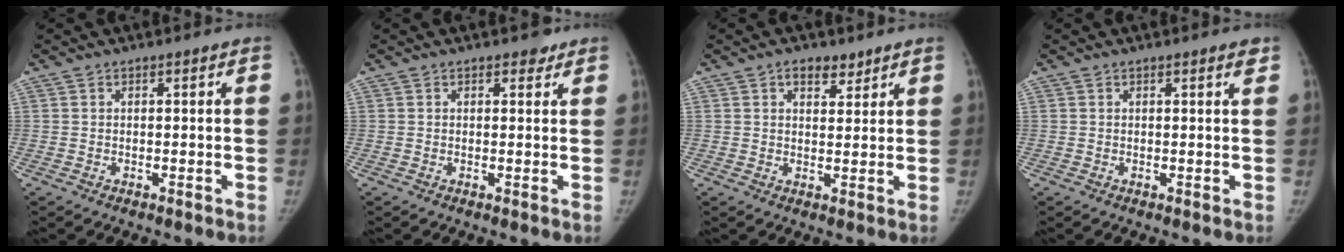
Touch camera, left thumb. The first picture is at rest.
{"total": 1.5, "force": [1.1, 1.0, 0.4], "torque": [0.008, -0.004, 0.009]}
{"total": 3.9, "force": [2.6, 2.2, 1.9], "torque": [-0.006, -0.013, 0.041]}
{"total": 1.0, "force": [0.7, 0.1, 0.7], "torque": [-0.007, -0.003, 0.008]}